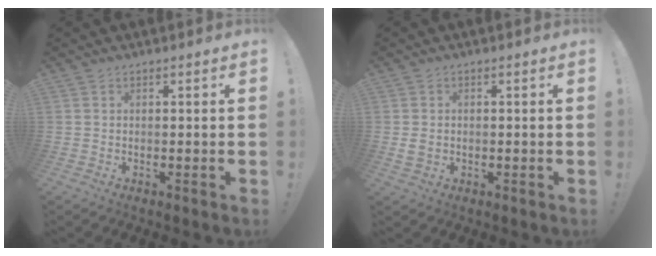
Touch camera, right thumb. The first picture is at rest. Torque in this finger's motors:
{"motor_torque": [-0.05, 0.00, 0.15, 0.11, 0.11]}